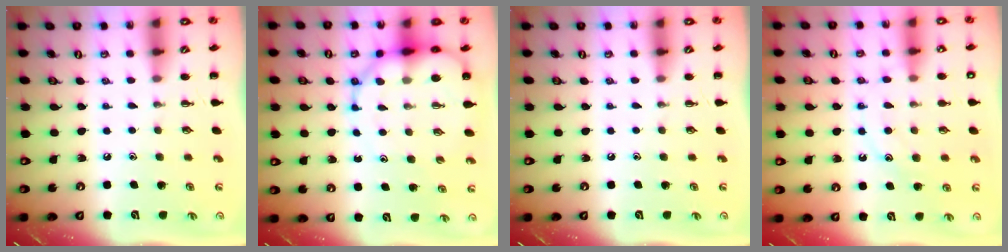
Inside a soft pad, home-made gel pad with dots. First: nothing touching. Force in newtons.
{"total": 11.3, "press": 10.9, "slide": 3.1}
{"total": 0.0}
{"total": 13.0, "press": 13.0, "slide": 0.9}